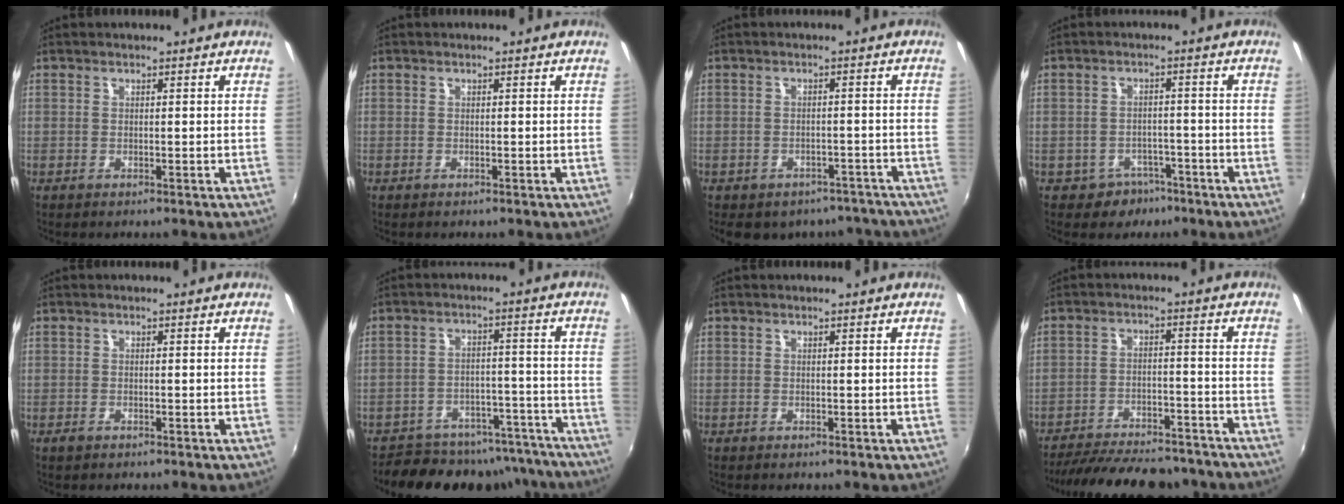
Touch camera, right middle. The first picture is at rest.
{"total": 0.0}
{"total": 12.3, "force": [-9.6, 6.6, 3.8], "torque": [-0.083, 0.005, -0.106]}
{"total": 4.9, "force": [-3.2, 3.7, 0.6], "torque": [-0.021, 0.016, -0.037]}
{"total": 1.1, "force": [-0.8, 0.6, 0.4], "torque": [-0.010, -0.004, -0.016]}
{"total": 17.6, "force": [-15.6, 6.4, 4.9], "torque": [-0.093, 0.028, -0.190]}
{"total": 0.0}
{"total": 22.5, "force": [-19.5, 7.0, 8.9], "torque": [-0.179, 0.002, -0.258]}